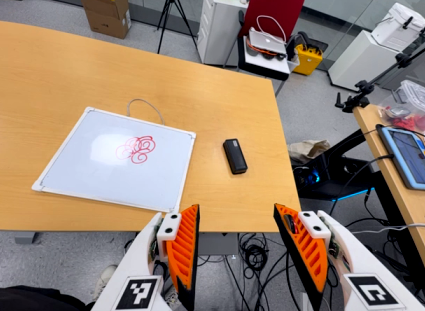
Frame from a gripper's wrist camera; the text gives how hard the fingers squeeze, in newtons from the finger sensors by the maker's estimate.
{"total": 0.0}